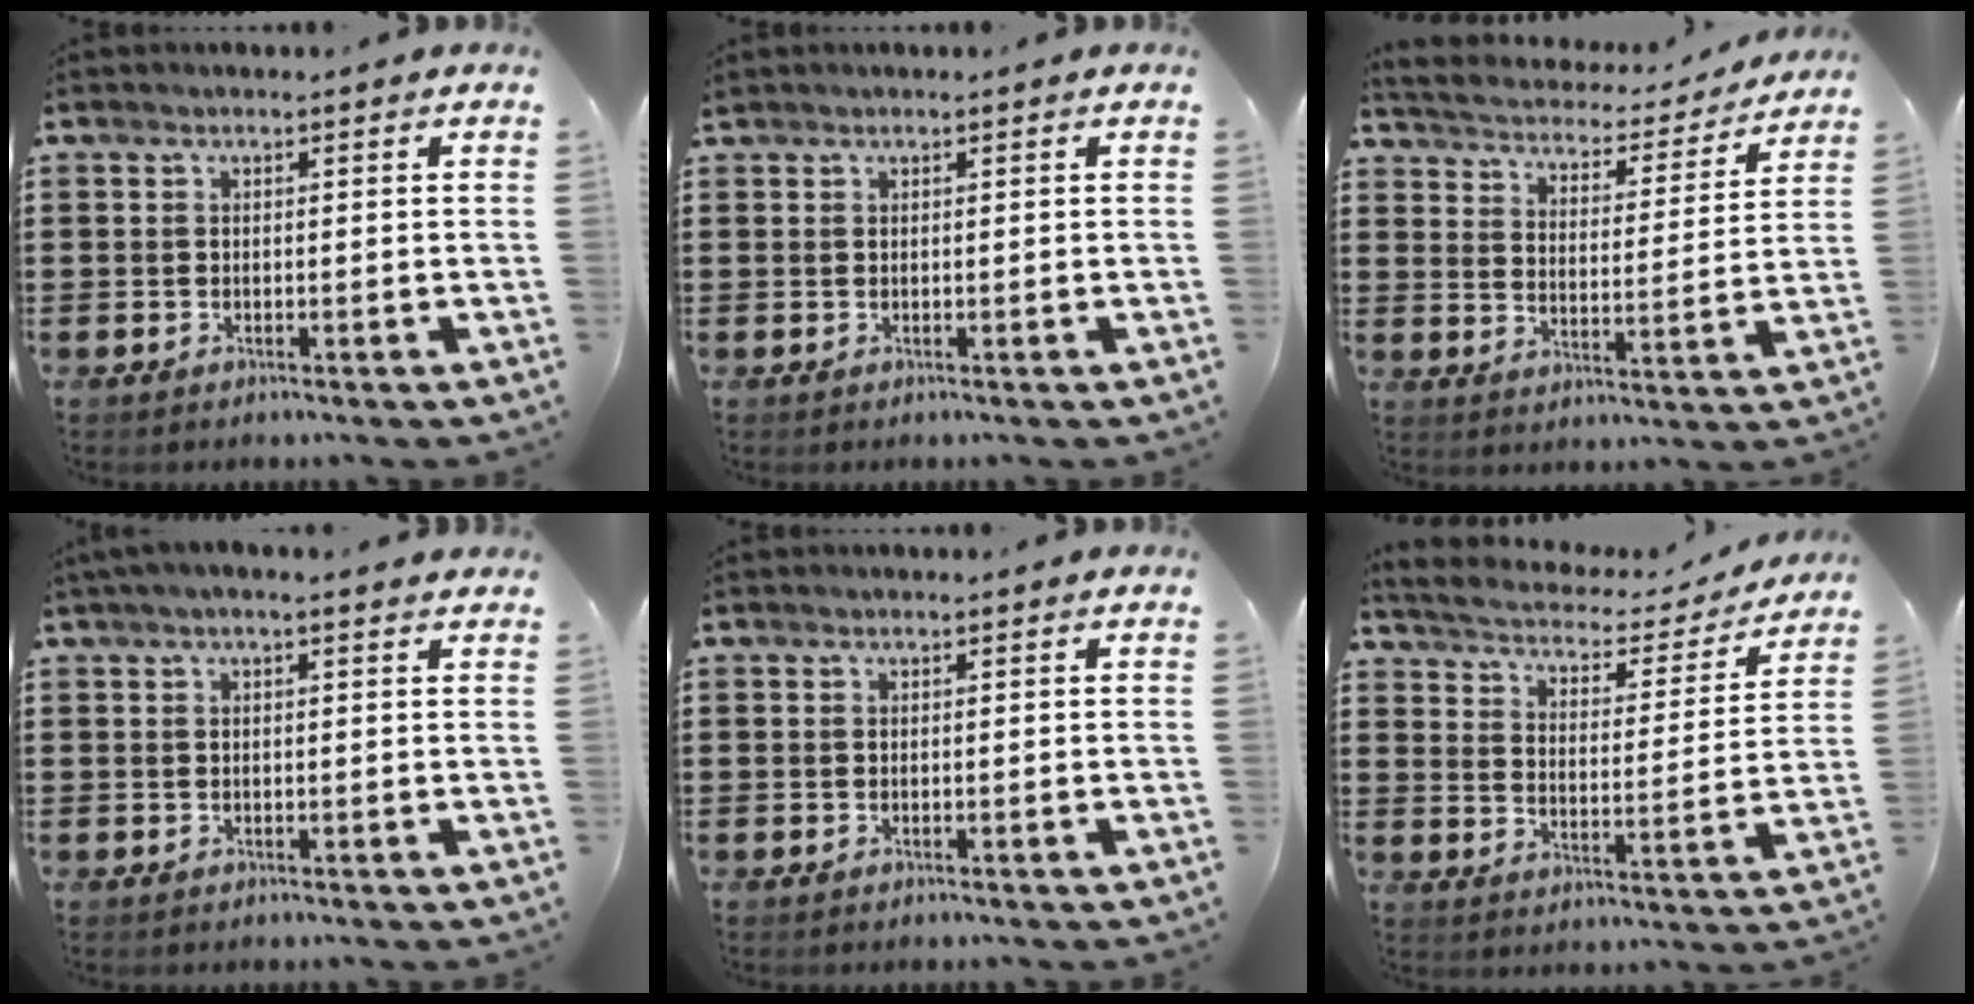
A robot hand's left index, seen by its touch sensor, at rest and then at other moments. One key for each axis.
{"total": 0.0}
{"total": 3.2, "fx": 3.1, "fy": 0.4, "fz": 0.2, "tx": -0.027, "ty": -0.027, "tz": 0.045}
{"total": 1.1, "fx": 0.4, "fy": 0.4, "fz": 0.9, "tx": -0.018, "ty": 0.003, "tz": 0.007}
{"total": 0.0}
{"total": 3.0, "fx": 2.8, "fy": 0.7, "fz": 0.7, "tx": -0.034, "ty": -0.024, "tz": 0.038}